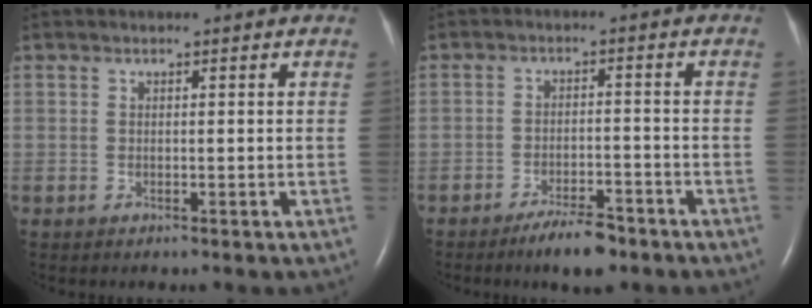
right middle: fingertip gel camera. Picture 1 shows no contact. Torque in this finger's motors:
{"motor_torque": [0.63, -0.55, 0.03, 0.06]}